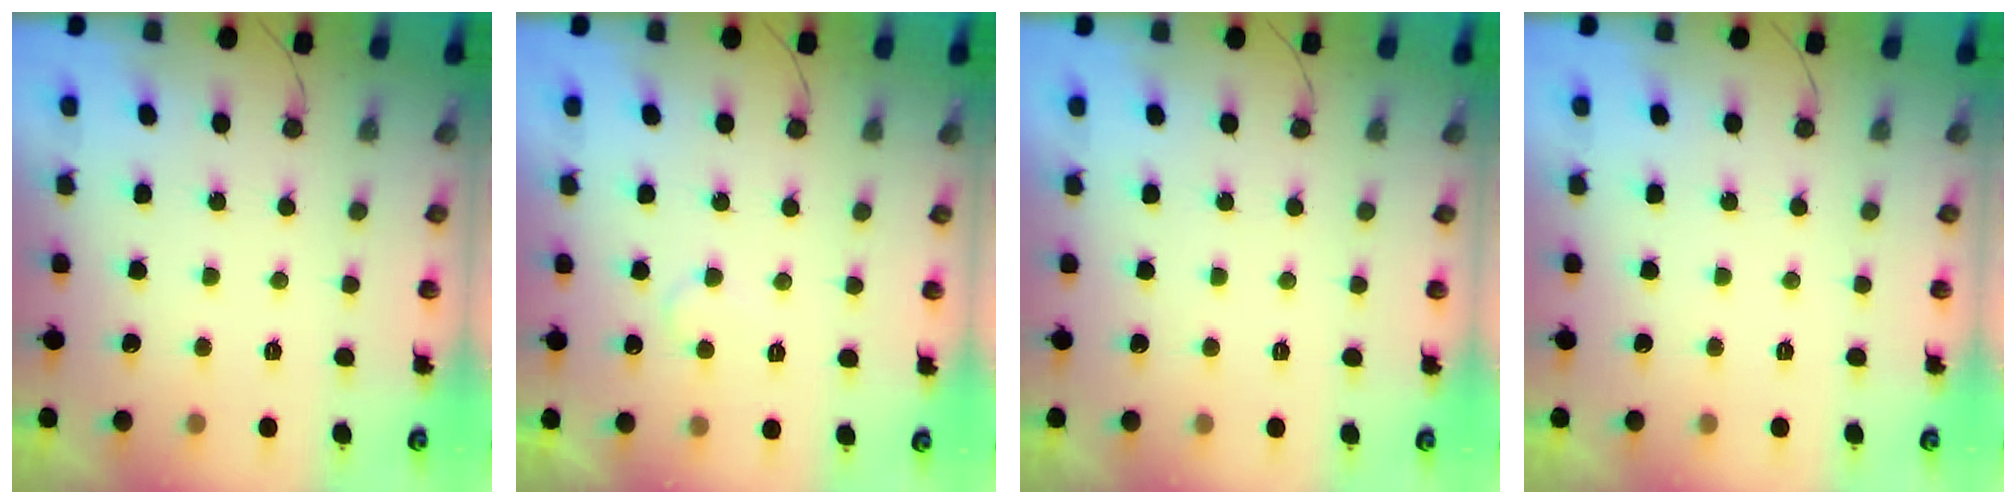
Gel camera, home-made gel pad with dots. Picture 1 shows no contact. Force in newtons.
{"total": 4.6, "press": 4.6, "slide": 0.3}
{"total": 1.7, "press": 1.7, "slide": 0.1}
{"total": 0.0}